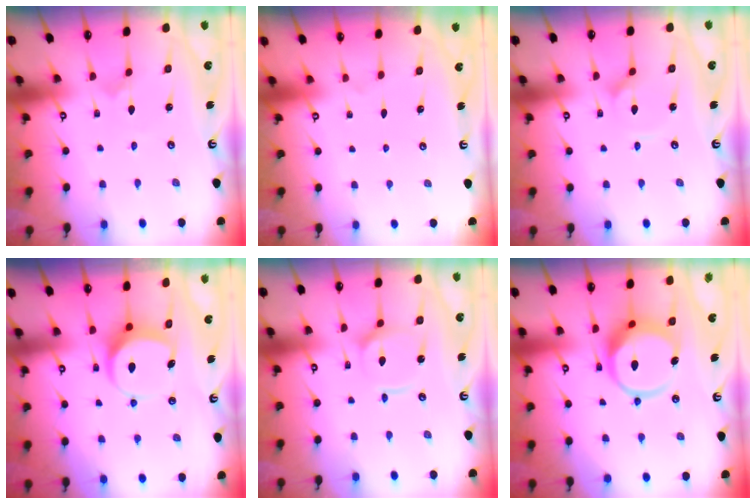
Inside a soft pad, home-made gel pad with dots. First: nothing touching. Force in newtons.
{"total": 0.0}
{"total": 3.1, "press": 3.1, "slide": 0.3}
{"total": 7.7, "press": 7.6, "slide": 1.2}
{"total": 8.9, "press": 8.9, "slide": 0.9}
{"total": 12.7, "press": 12.6, "slide": 1.5}